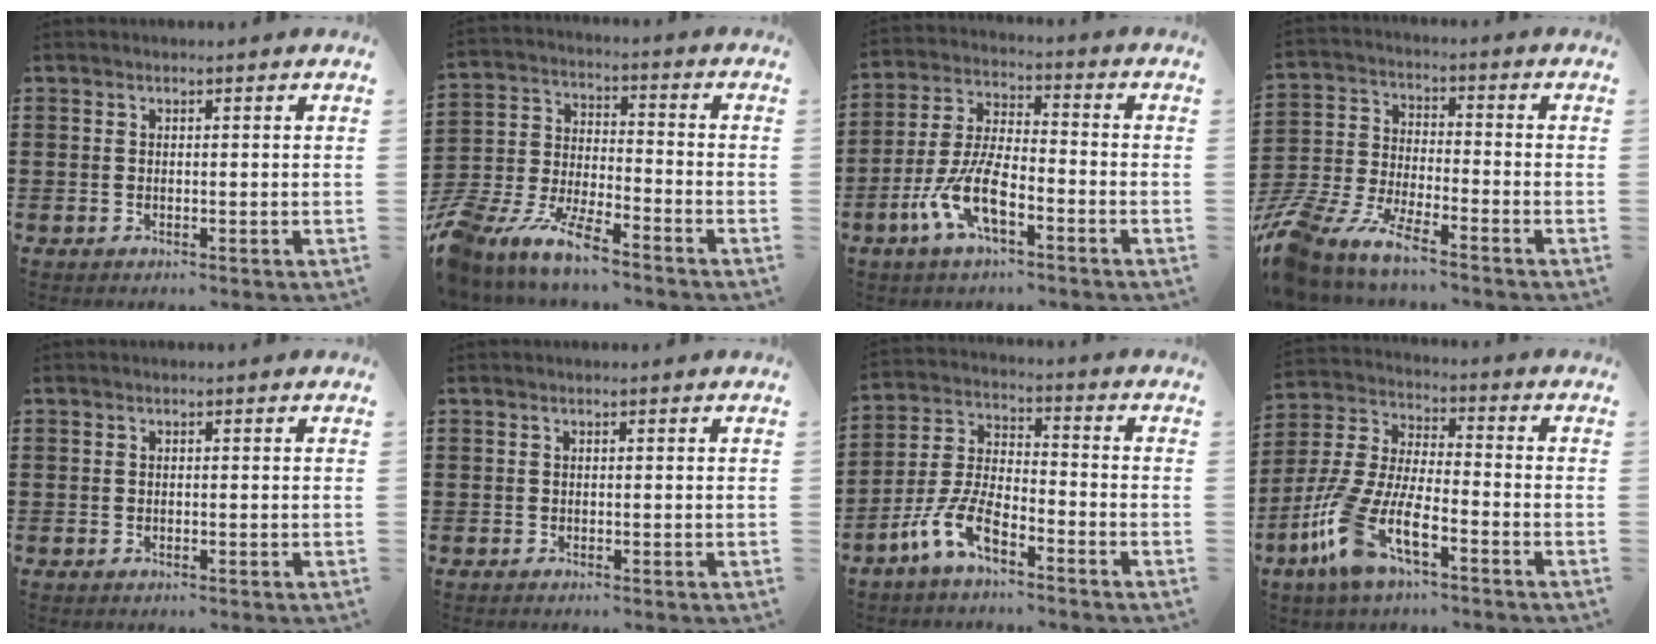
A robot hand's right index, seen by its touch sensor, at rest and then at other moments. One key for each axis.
{"total": 9.2, "fx": -8.4, "fy": 1.3, "fz": 3.7, "tx": -0.105, "ty": 0.000, "tz": -0.174}
{"total": 9.0, "fx": -4.4, "fy": 3.2, "fz": 7.1, "tx": -0.171, "ty": -0.007, "tz": -0.088}
{"total": 8.5, "fx": -7.7, "fy": 1.1, "fz": 3.4, "tx": -0.108, "ty": -0.008, "tz": -0.163}
{"total": 0.0}
{"total": 0.0}
{"total": 7.6, "fx": -5.2, "fy": 2.5, "fz": 4.9, "tx": -0.130, "ty": -0.004, "tz": -0.107}
{"total": 10.9, "fx": -6.1, "fy": 3.4, "fz": 8.4, "tx": -0.216, "ty": -0.021, "tz": -0.127}